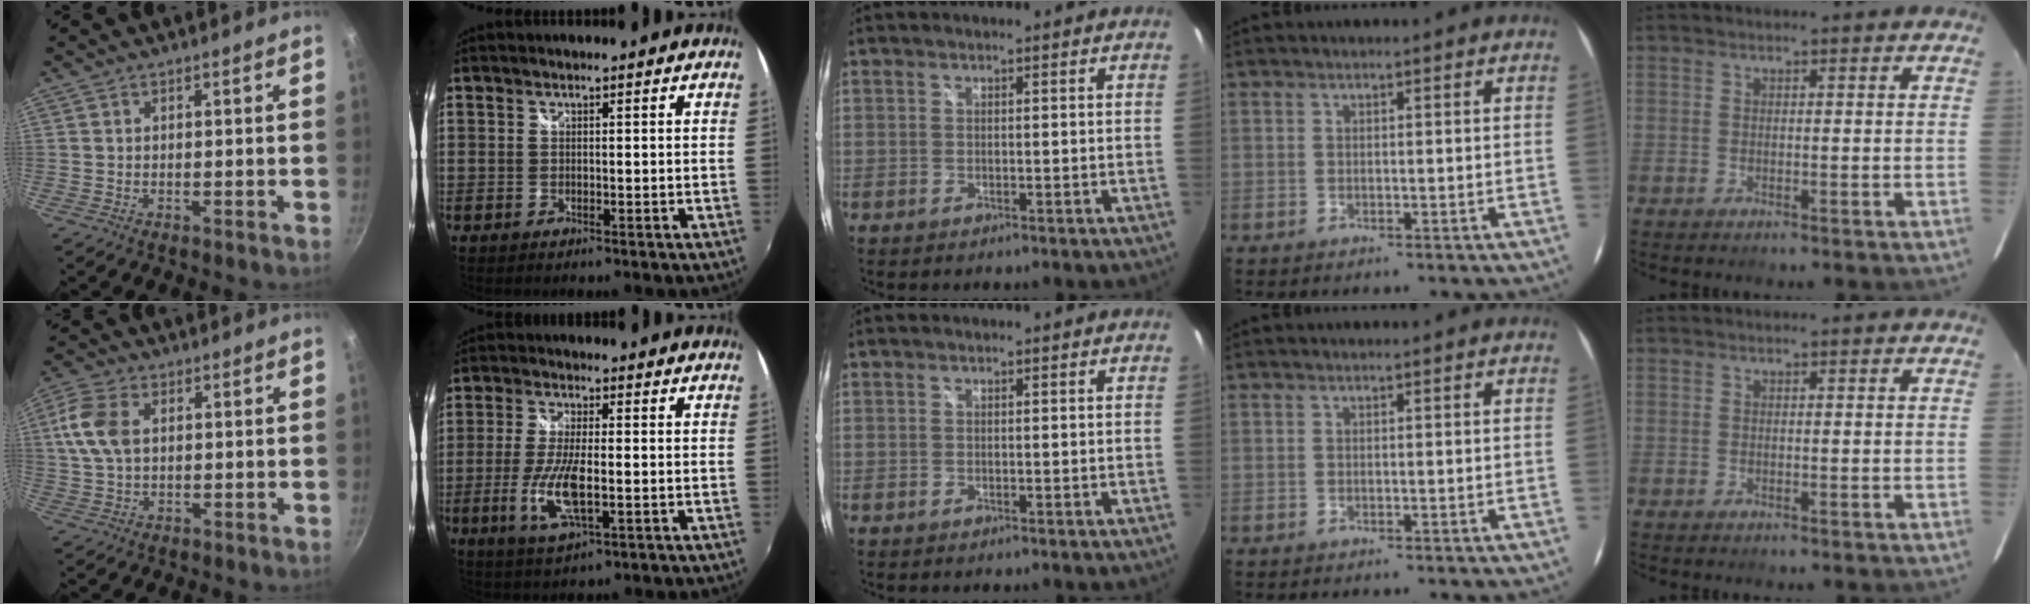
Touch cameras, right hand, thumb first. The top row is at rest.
{"thumb": {"total": 8.5, "force": [1.7, 5.3, 6.4], "torque": [-0.132, 0.009, 0.028]}, "index": {"total": 9.4, "force": [-2.4, 2.6, 8.8], "torque": [-0.181, -0.014, -0.045]}}